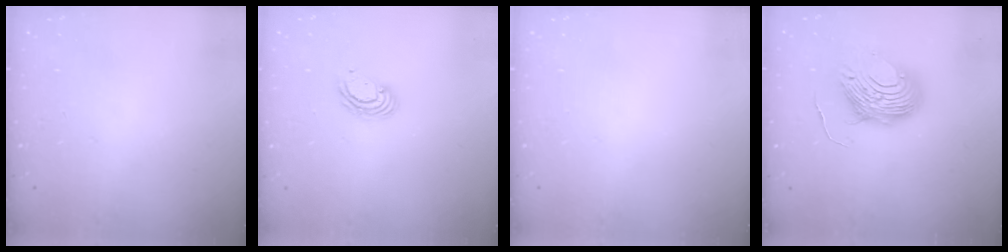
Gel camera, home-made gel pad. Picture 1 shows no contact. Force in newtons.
{"total": 4.4, "press": 4.4, "slide": 0.0}
{"total": 0.0}
{"total": 10.6, "press": 10.6, "slide": 0.9}